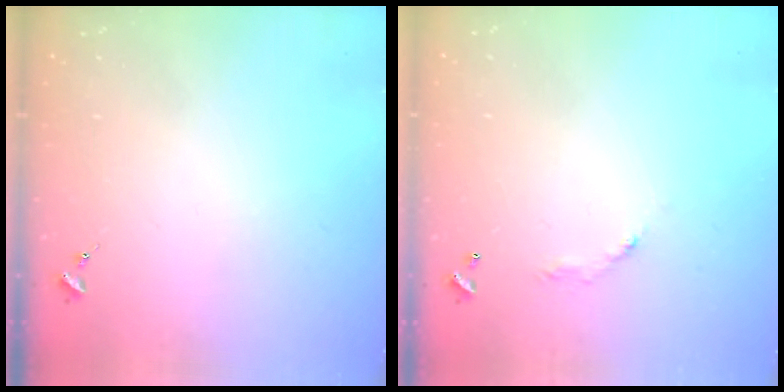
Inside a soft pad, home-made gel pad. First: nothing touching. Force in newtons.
{"total": 5.7, "press": 5.7, "slide": 0.4}